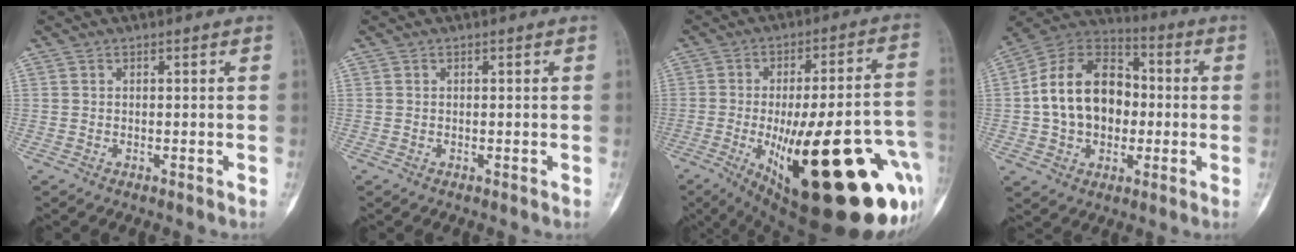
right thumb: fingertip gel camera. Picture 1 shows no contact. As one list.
[{"total": 0.0}, {"total": 35.5, "force": [-9.9, 11.2, 32.2], "torque": [-0.389, 0.007, -0.123]}, {"total": 18.3, "force": [-0.4, 13.2, 12.6], "torque": [-0.183, 0.033, -0.011]}]